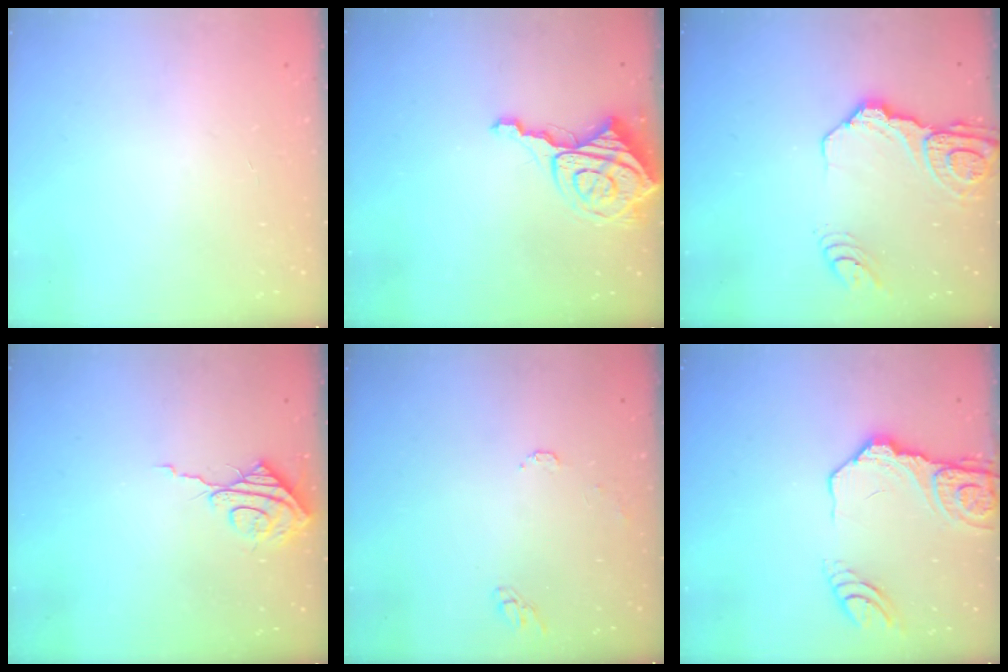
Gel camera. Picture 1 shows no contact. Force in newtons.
{"total": 14.1, "press": 14.0, "slide": 1.1}
{"total": 13.8, "press": 13.7, "slide": 1.5}
{"total": 8.4, "press": 8.4, "slide": 0.2}
{"total": 6.0, "press": 6.0, "slide": 0.5}
{"total": 14.9, "press": 14.8, "slide": 1.3}